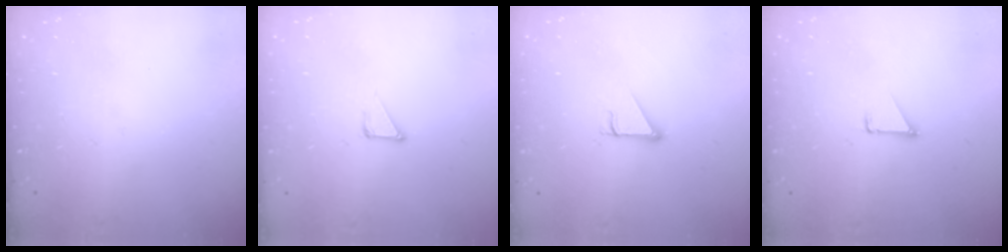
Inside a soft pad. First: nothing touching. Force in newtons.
{"total": 3.1, "press": 3.1, "slide": 0.2}
{"total": 2.7, "press": 2.7, "slide": 0.3}
{"total": 1.5, "press": 1.5, "slide": 0.1}